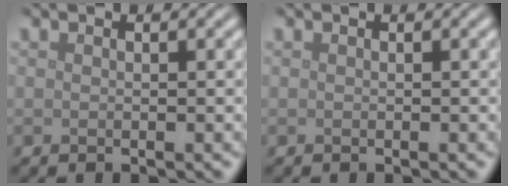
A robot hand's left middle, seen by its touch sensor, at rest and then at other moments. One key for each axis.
{"total": 0.0}